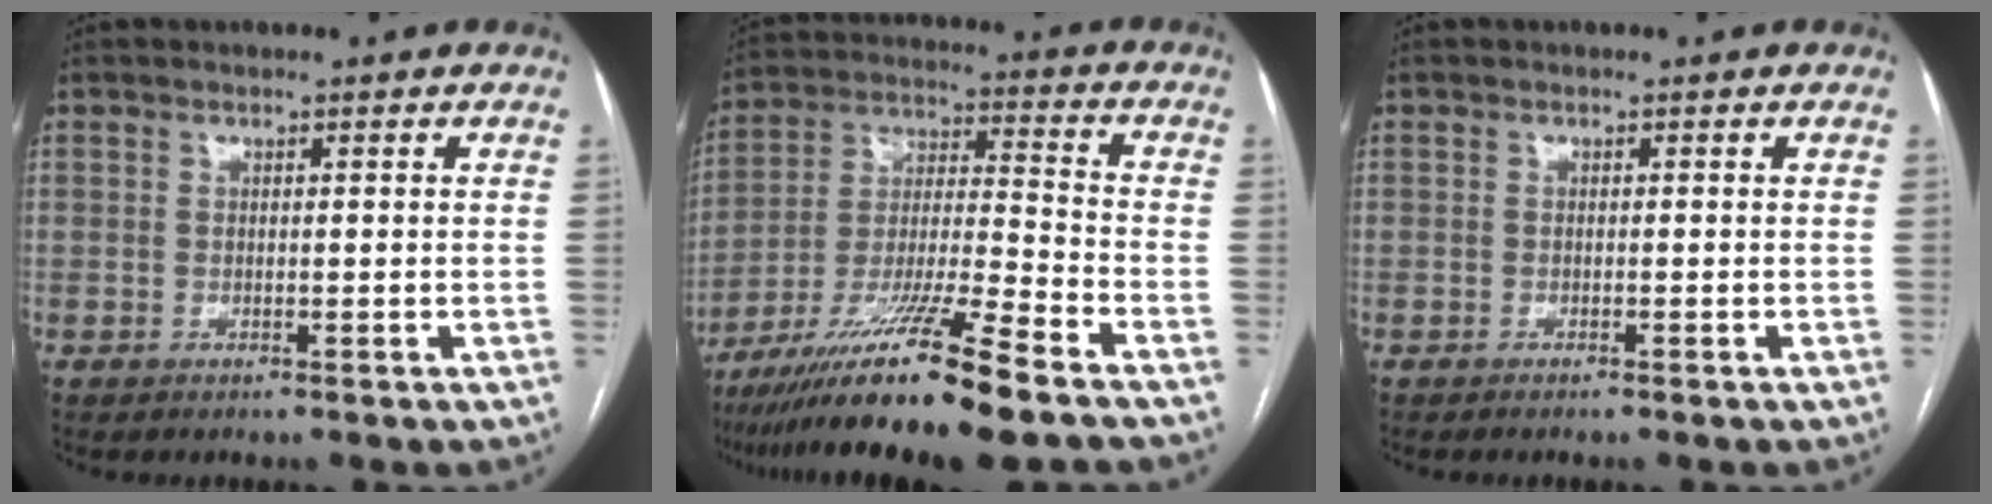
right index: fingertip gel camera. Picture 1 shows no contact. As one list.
[{"total": 16.6, "force": [-12.2, -1.2, 11.2], "torque": [-0.220, -0.030, -0.219]}, {"total": 0.9, "force": [-0.7, -0.1, 0.4], "torque": [-0.007, 0.001, -0.009]}]